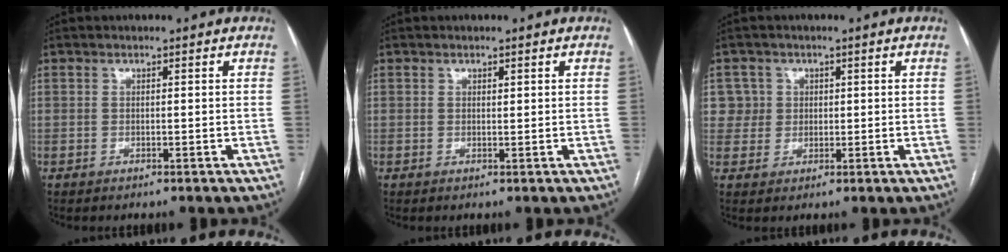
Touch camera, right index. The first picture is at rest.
{"total": 0.5, "force": [0.3, 0.2, 0.4], "torque": [-0.008, -0.002, 0.004]}
{"total": 3.9, "force": [1.1, 3.7, -0.4], "torque": [0.029, 0.008, 0.019]}